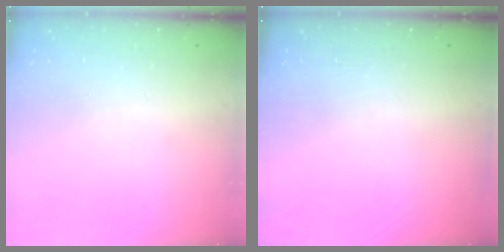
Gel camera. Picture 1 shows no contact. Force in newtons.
{"total": 0.0}